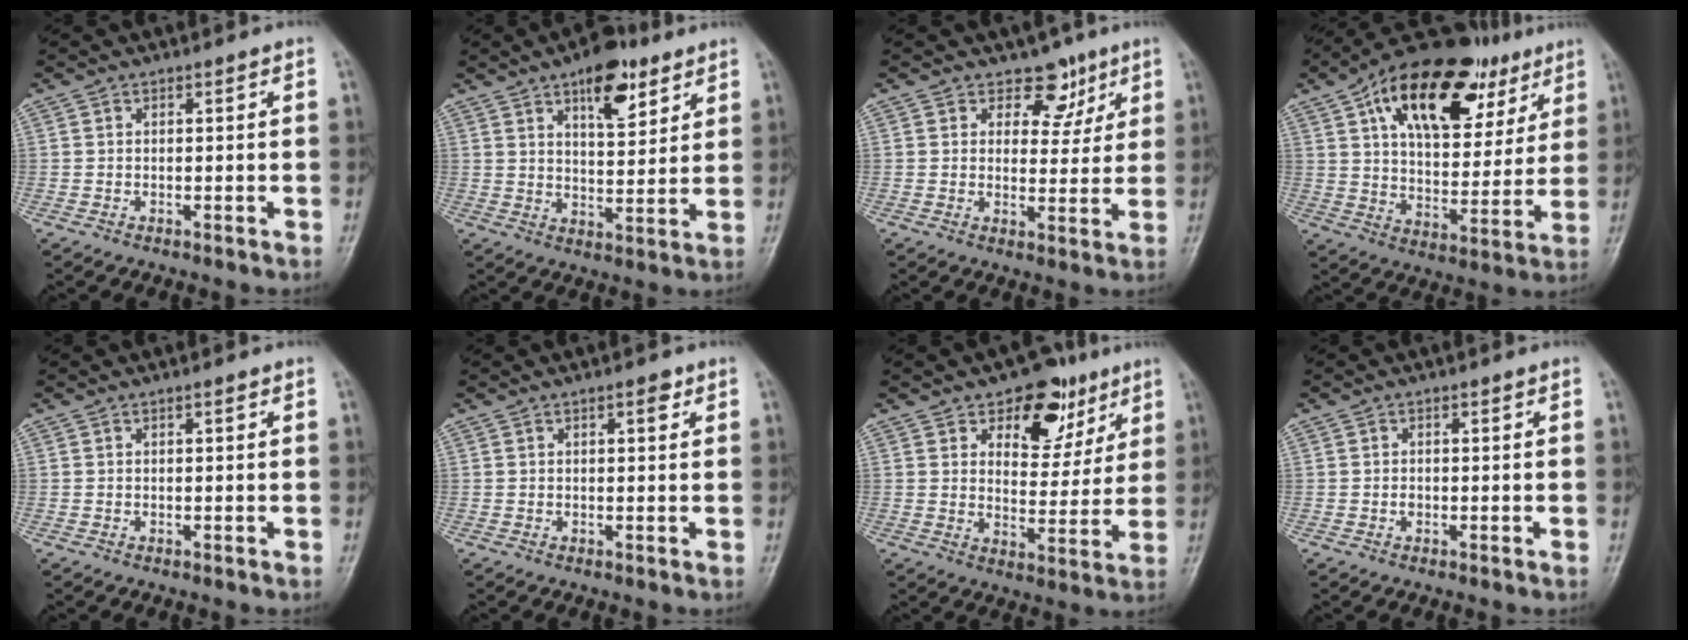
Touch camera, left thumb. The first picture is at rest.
{"total": 10.8, "force": [6.2, 4.8, 7.4], "torque": [-0.086, -0.033, 0.095]}
{"total": 6.1, "force": [3.8, 4.3, 2.1], "torque": [0.011, -0.018, 0.053]}
{"total": 25.9, "force": [12.9, 13.6, 17.9], "torque": [-0.240, -0.006, 0.203]}
{"total": 0.6, "force": [0.3, 0.1, 0.5], "torque": [-0.009, 0.000, 0.004]}
{"total": 2.1, "force": [1.1, 0.8, 1.6], "torque": [-0.018, -0.002, 0.013]}
{"total": 12.5, "force": [7.0, 7.6, 7.0], "torque": [-0.046, -0.032, 0.102]}
{"total": 0.8, "force": [-0.1, 0.6, 0.4], "torque": [-0.004, 0.002, -0.004]}